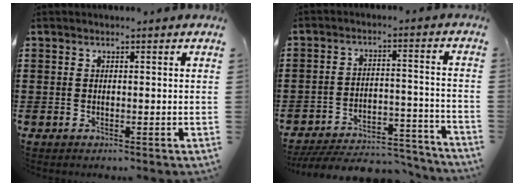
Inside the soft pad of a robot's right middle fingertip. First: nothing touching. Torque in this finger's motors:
{"motor_torque": [1.11, -1.03, 0.24, 0.19]}